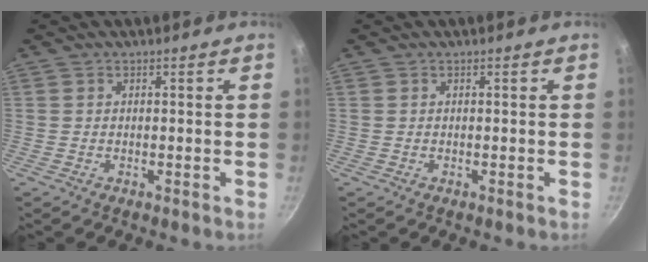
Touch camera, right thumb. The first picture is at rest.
{"total": 0.0}